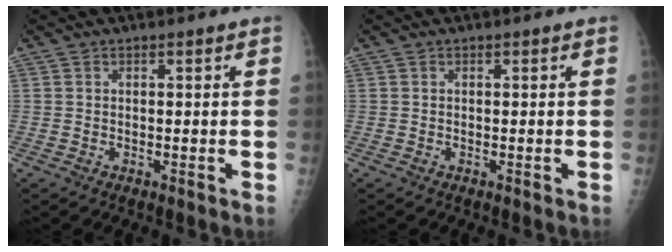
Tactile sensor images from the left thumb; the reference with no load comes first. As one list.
[{"total": 0.0}]